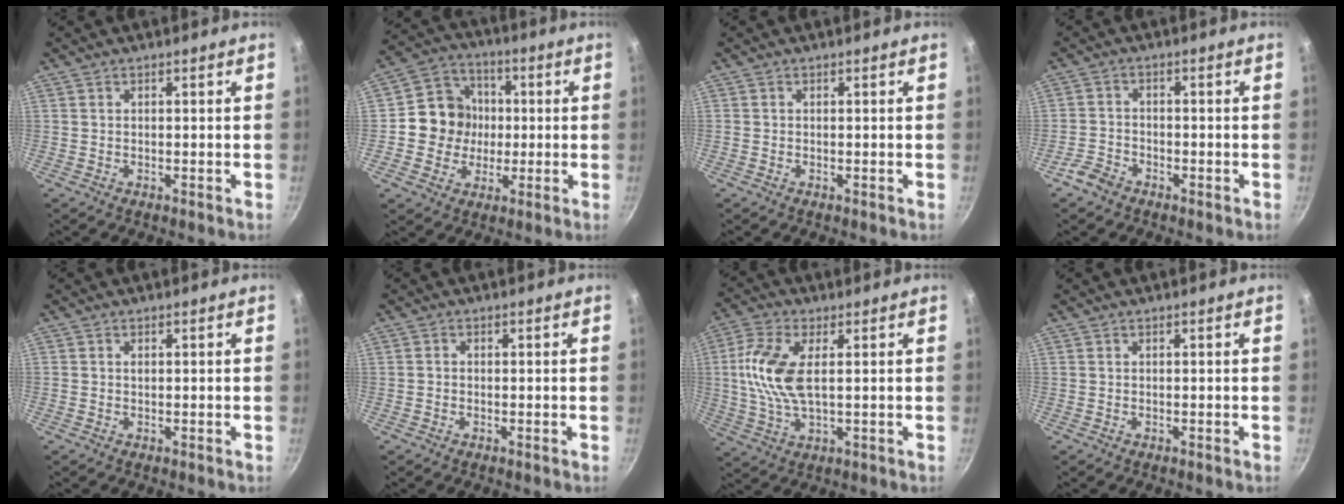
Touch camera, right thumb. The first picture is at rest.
{"total": 11.2, "force": [-0.1, 10.4, 4.0], "torque": [-0.031, 0.023, -0.017]}
{"total": 0.0}
{"total": 3.8, "force": [-2.8, 2.3, 1.4], "torque": [-0.028, 0.025, -0.054]}
{"total": 0.6, "force": [0.1, 0.5, 0.3], "torque": [-0.004, 0.003, 0.001]}
{"total": 0.7, "force": [-0.2, 0.6, 0.3], "torque": [-0.006, 0.002, -0.005]}
{"total": 10.9, "force": [1.6, 5.1, 9.6], "torque": [-0.202, 0.005, 0.026]}
{"total": 0.0}